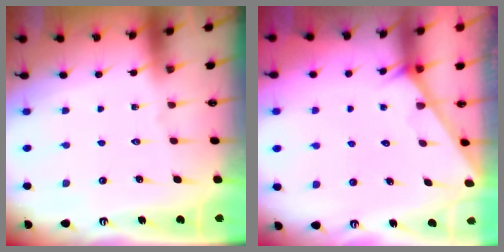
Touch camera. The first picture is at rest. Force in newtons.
{"total": 1.6, "press": 1.6, "slide": 0.1}